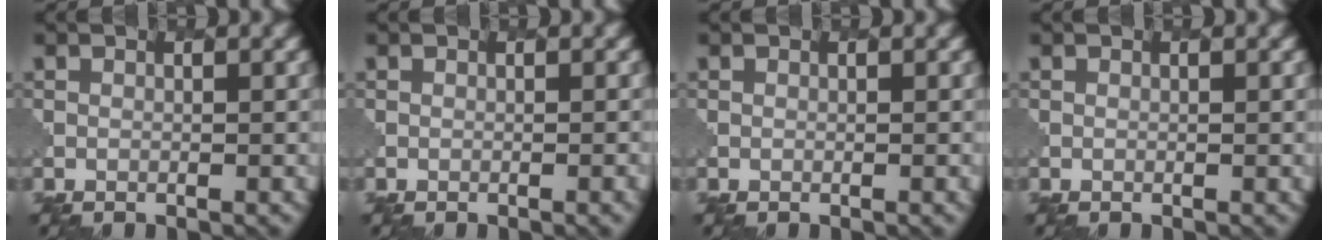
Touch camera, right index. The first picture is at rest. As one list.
[{"total": 1.2, "force": [-0.6, 0.3, 1.0], "torque": [-0.005, 0.002, -0.004]}, {"total": 0.0}, {"total": 0.0}]